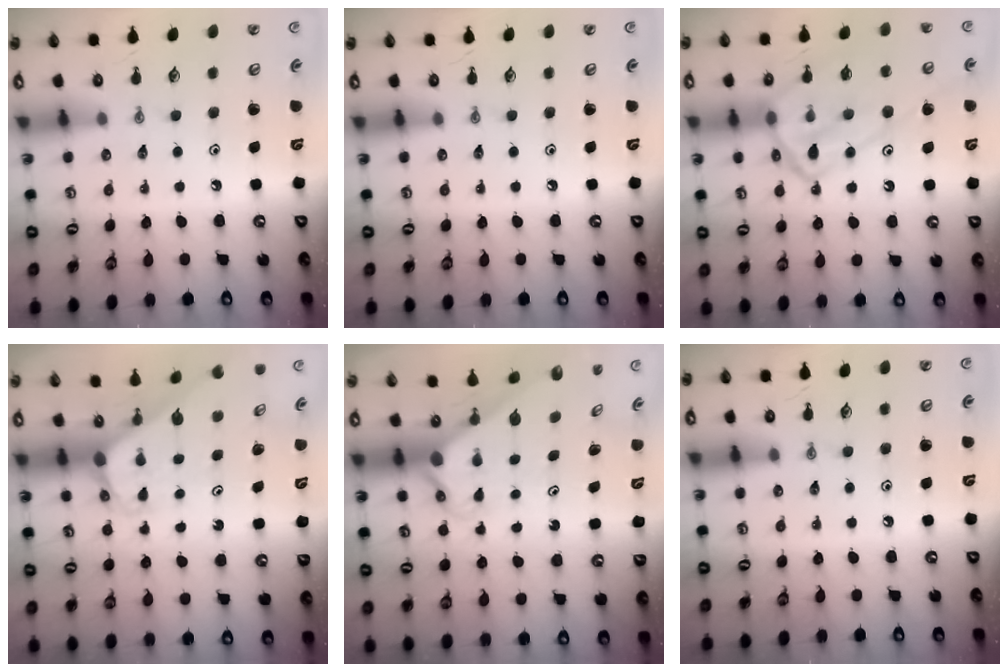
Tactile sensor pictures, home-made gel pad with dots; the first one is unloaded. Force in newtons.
{"total": 0.0}
{"total": 16.7, "press": 16.7, "slide": 1.4}
{"total": 3.0, "press": 3.0, "slide": 0.2}
{"total": 2.8, "press": 2.8, "slide": 0.2}
{"total": 0.0}